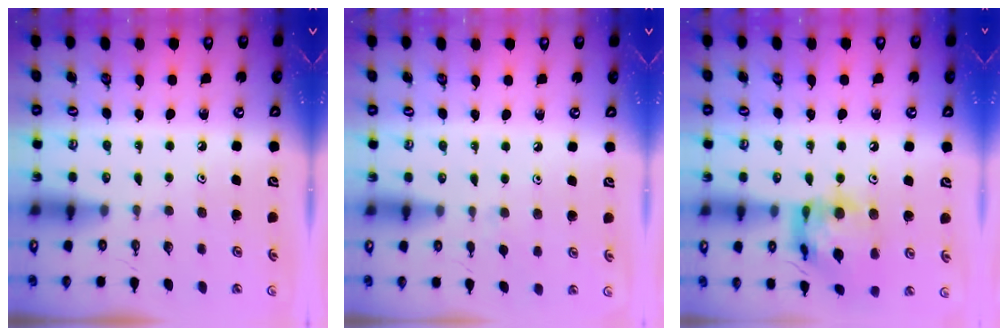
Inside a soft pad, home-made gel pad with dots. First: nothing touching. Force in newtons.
{"total": 3.1, "press": 3.1, "slide": 0.6}
{"total": 16.6, "press": 16.5, "slide": 1.6}